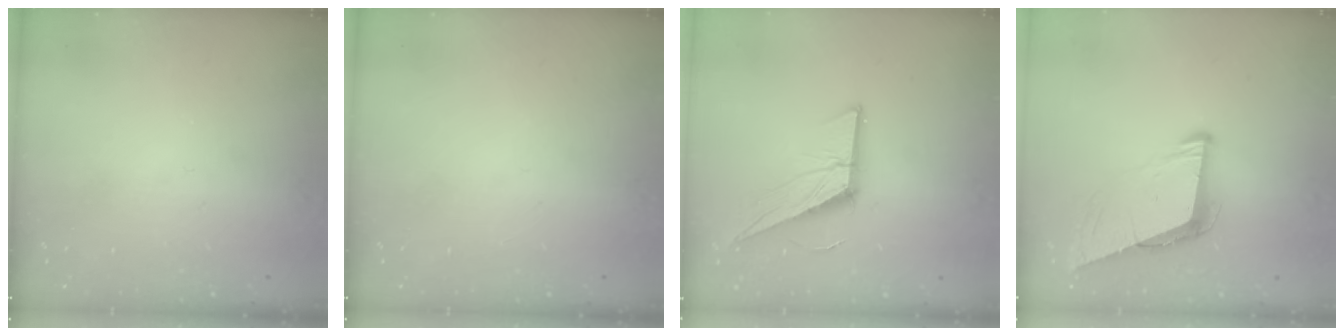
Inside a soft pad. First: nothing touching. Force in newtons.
{"total": 0.0}
{"total": 13.3, "press": 13.3, "slide": 0.7}
{"total": 8.3, "press": 7.8, "slide": 3.1}